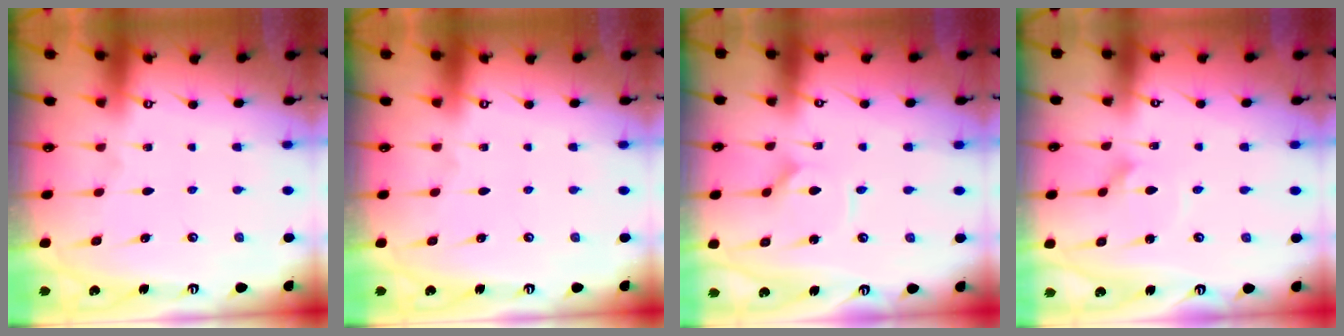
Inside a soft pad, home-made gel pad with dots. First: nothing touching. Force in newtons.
{"total": 0.0}
{"total": 1.5, "press": 1.5, "slide": 0.1}
{"total": 1.6, "press": 1.6, "slide": 0.2}